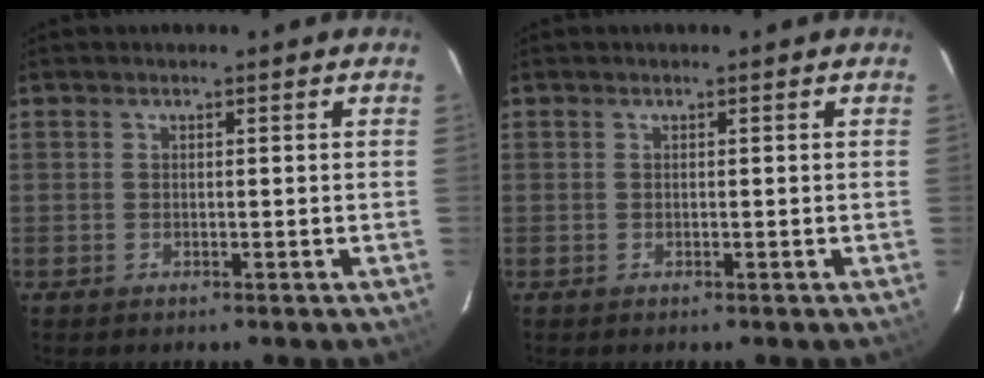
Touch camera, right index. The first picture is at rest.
{"total": 0.0}